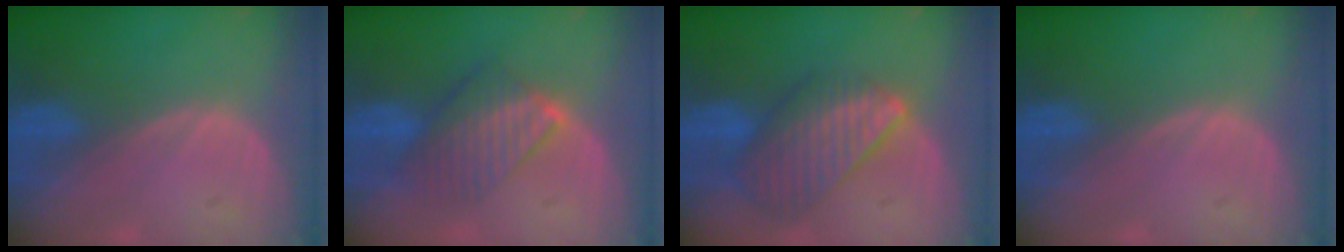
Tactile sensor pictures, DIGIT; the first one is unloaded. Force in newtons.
{"total": 6.5, "press": 6.5, "slide": 0.7}
{"total": 9.2, "press": 8.0, "slide": 4.5}
{"total": 0.0}